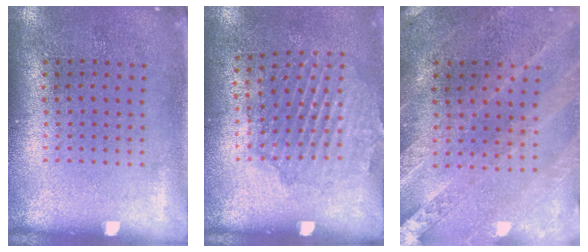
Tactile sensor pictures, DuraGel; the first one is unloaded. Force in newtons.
{"total": 1.6, "press": 1.4, "slide": 0.7}
{"total": 0.8, "press": 0.8, "slide": 0.2}